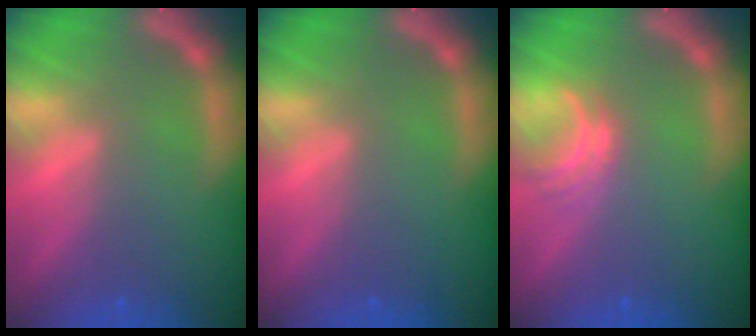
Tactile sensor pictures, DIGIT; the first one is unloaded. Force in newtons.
{"total": 0.0}
{"total": 2.5}